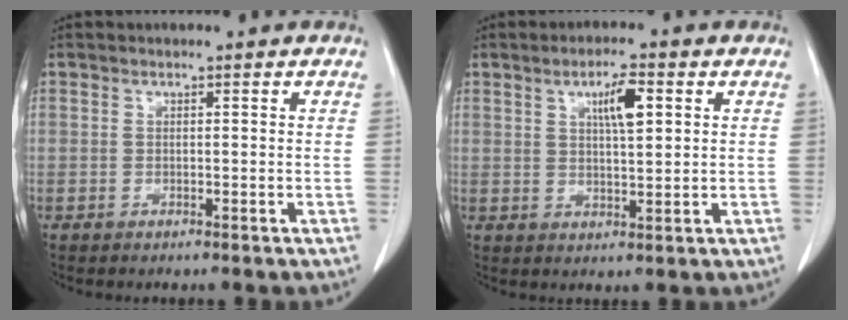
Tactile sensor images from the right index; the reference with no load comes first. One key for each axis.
{"total": 5.3, "fx": 2.0, "fy": 1.1, "fz": 4.8, "tx": -0.084, "ty": 0.003, "tz": 0.035}